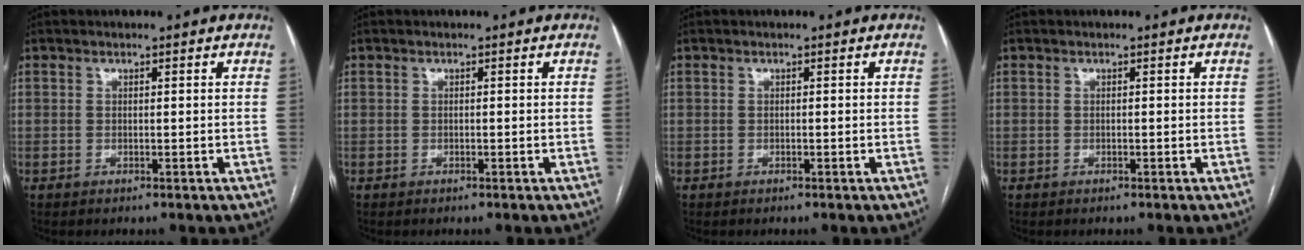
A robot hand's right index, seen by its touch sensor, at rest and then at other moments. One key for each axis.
{"total": 0.0}
{"total": 0.0}
{"total": 0.0}